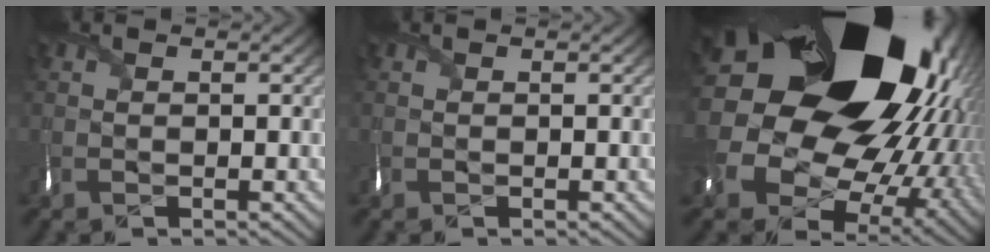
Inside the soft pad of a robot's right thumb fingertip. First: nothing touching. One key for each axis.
{"total": 0.0}
{"total": 24.5, "fx": 6.9, "fy": 18.0, "fz": 15.2, "tx": -0.322, "ty": -0.031, "tz": 0.109}